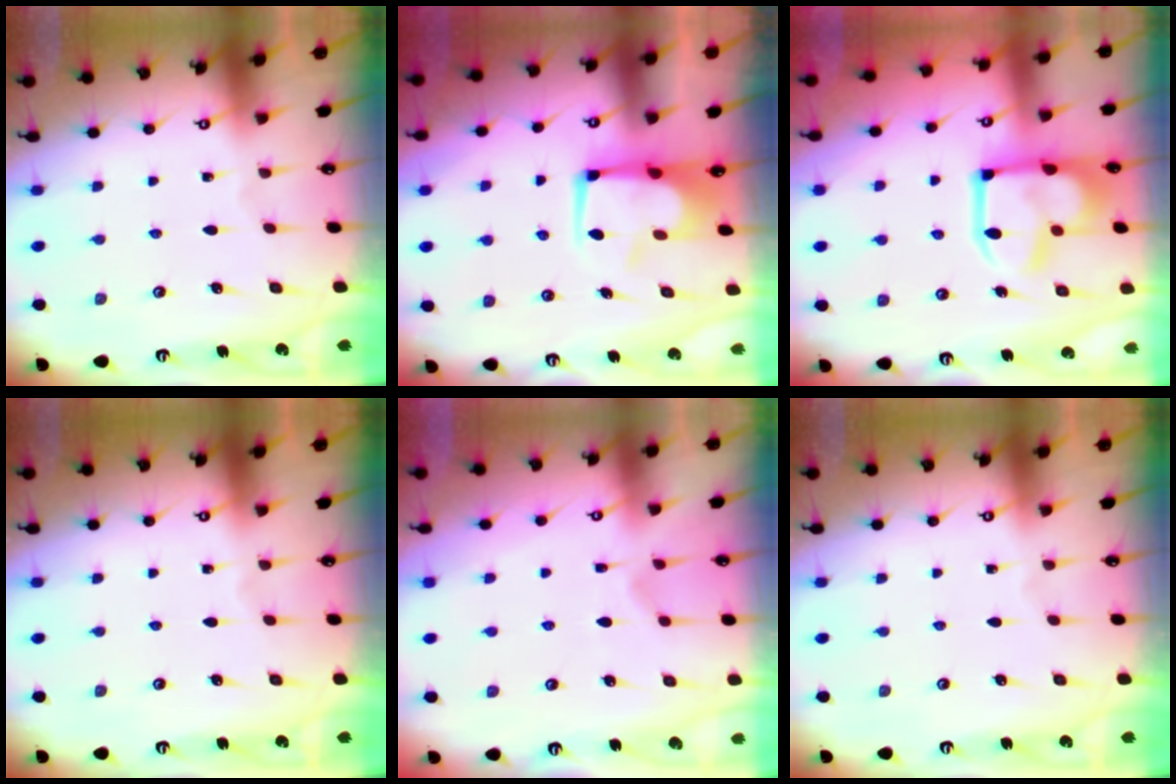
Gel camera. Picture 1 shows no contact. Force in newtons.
{"total": 2.4, "press": 2.3, "slide": 0.8}
{"total": 14.6, "press": 14.6, "slide": 1.1}
{"total": 0.0}
{"total": 2.4, "press": 2.0, "slide": 1.2}
{"total": 0.0}